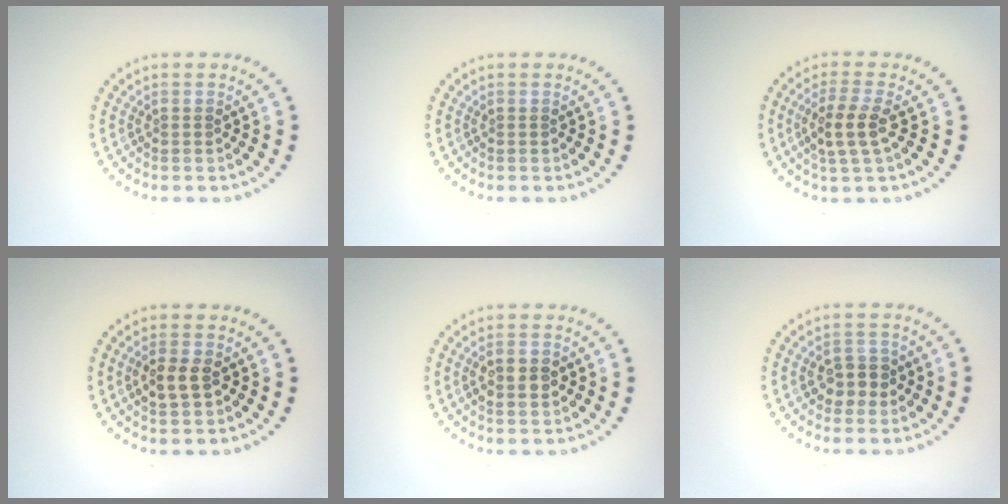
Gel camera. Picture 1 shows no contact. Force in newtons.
{"total": 0.0}
{"total": 3.1, "press": 2.9, "slide": 1.3}
{"total": 2.7, "press": 2.6, "slide": 0.3}
{"total": 2.4, "press": 2.4, "slide": 0.3}
{"total": 2.8, "press": 2.8, "slide": 0.4}